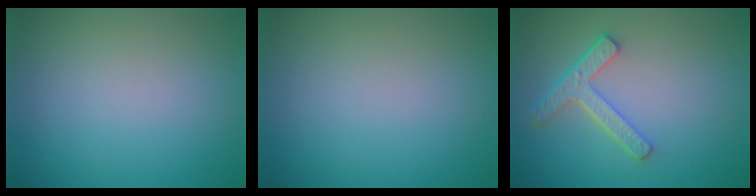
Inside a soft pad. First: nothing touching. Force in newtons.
{"total": 0.0}
{"total": 3.8, "press": 2.9, "slide": 2.4}